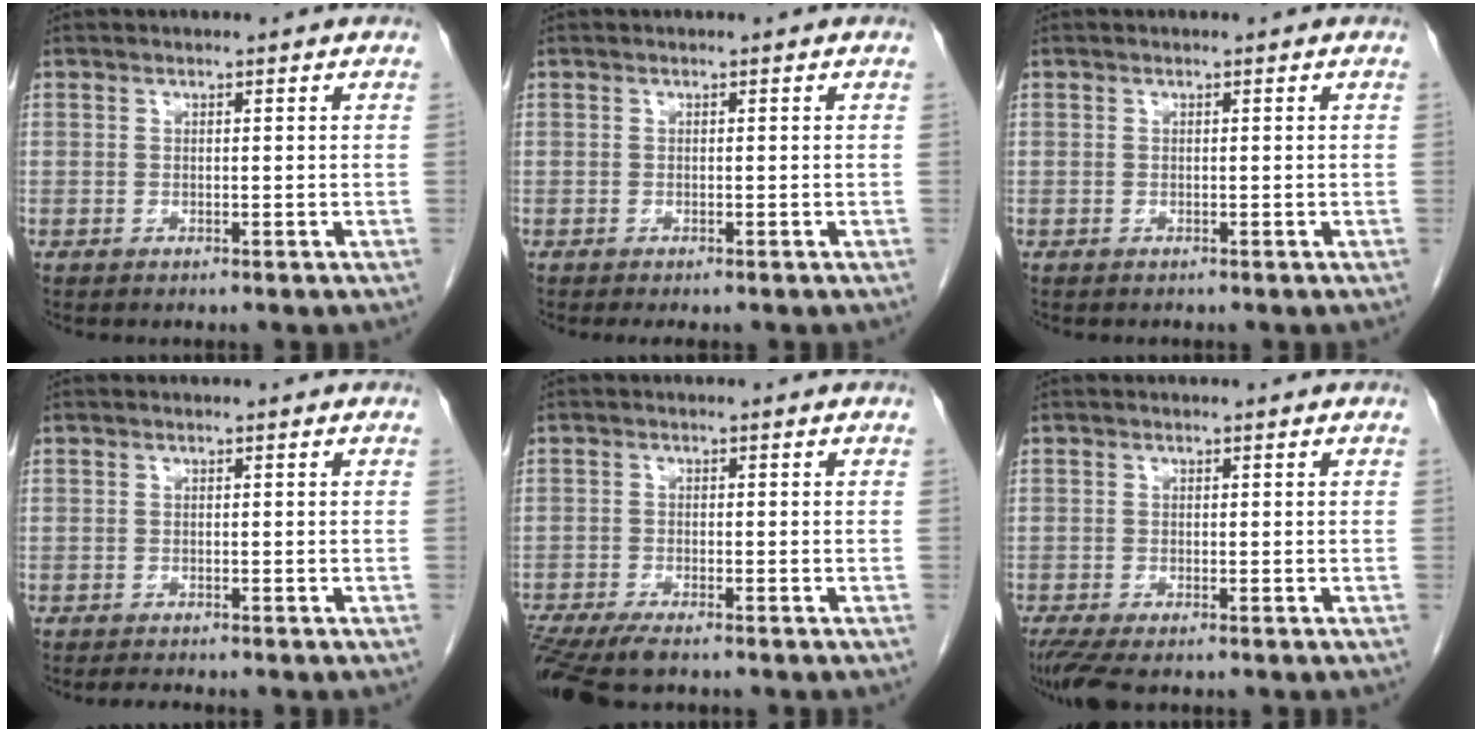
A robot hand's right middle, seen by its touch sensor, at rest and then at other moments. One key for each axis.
{"total": 1.7, "fx": -1.4, "fy": 0.5, "fz": 0.8, "tx": -0.008, "ty": -0.004, "tz": -0.017}
{"total": 0.0}
{"total": 1.5, "fx": -1.4, "fy": 0.1, "fz": 0.6, "tx": -0.014, "ty": -0.005, "tz": -0.020}
{"total": 8.2, "fx": -6.6, "fy": 1.4, "fz": 4.7, "tx": -0.080, "ty": -0.018, "tz": -0.112}
{"total": 4.6, "fx": -3.5, "fy": 0.9, "fz": 2.8, "tx": -0.051, "ty": -0.013, "tz": -0.059}